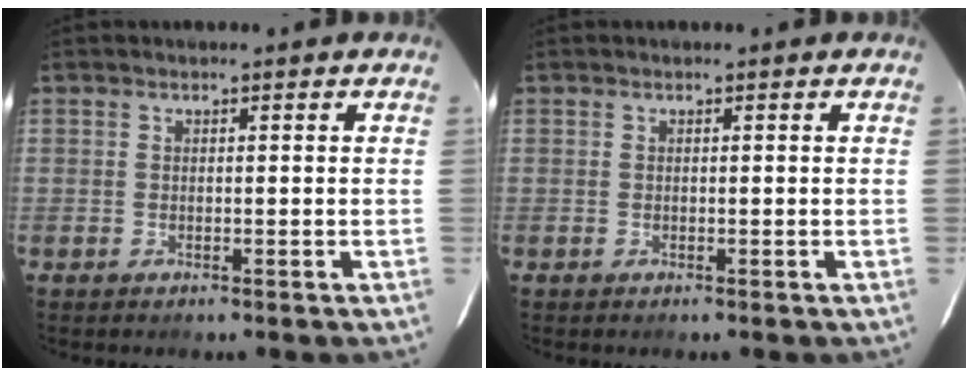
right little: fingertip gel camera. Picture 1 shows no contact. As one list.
[{"total": 0.0}]